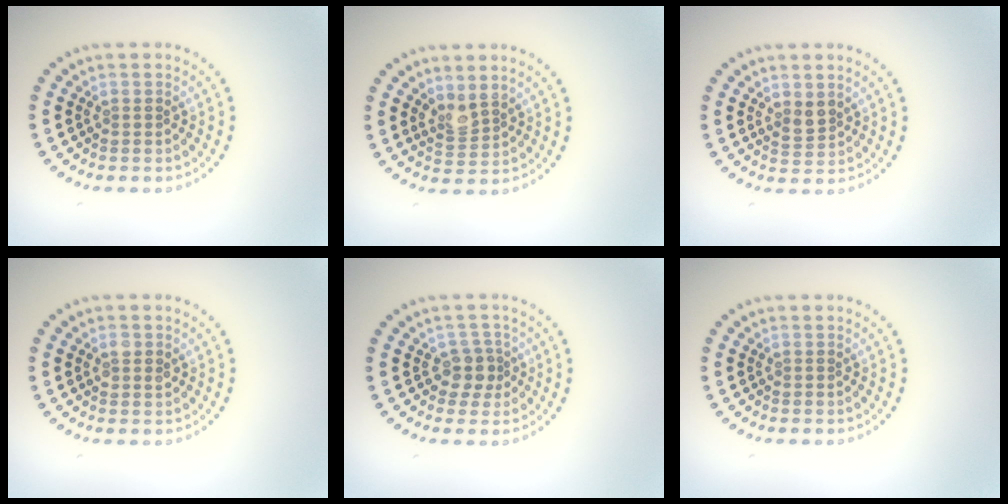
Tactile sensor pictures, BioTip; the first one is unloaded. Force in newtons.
{"total": 2.1, "press": 1.8, "slide": 1.1}
{"total": 1.7, "press": 1.5, "slide": 0.8}
{"total": 1.2, "press": 1.1, "slide": 0.3}
{"total": 2.2, "press": 1.9, "slide": 1.1}
{"total": 0.0}